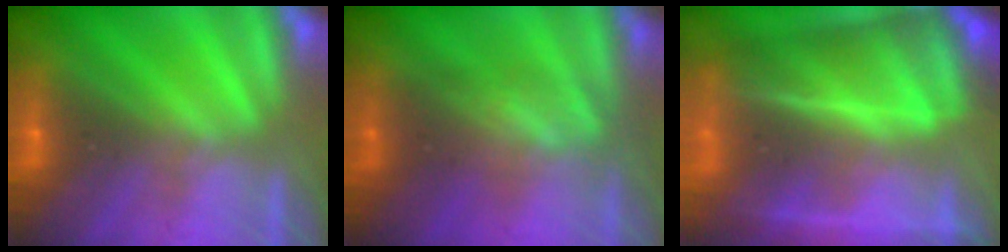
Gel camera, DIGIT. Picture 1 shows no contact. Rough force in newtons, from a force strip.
{"total": 3.1}
{"total": 7.0}